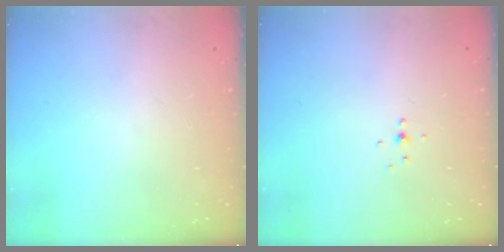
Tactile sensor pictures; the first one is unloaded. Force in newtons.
{"total": 3.9, "press": 3.8, "slide": 0.8}